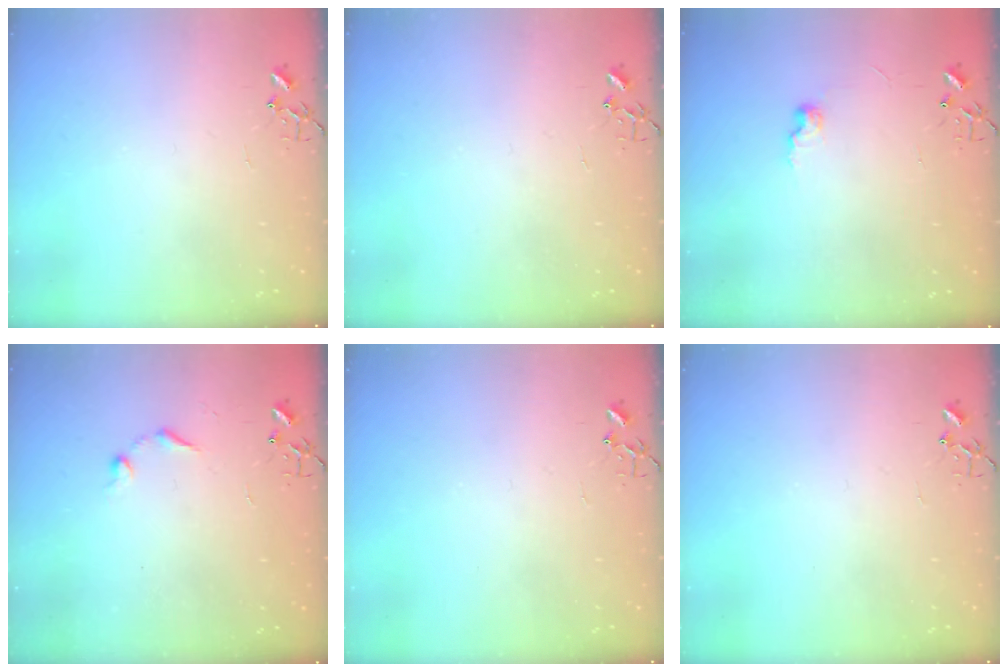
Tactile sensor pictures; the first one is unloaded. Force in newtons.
{"total": 0.0}
{"total": 7.0, "press": 7.0, "slide": 0.6}
{"total": 7.1, "press": 7.1, "slide": 0.8}
{"total": 0.0}
{"total": 0.0}